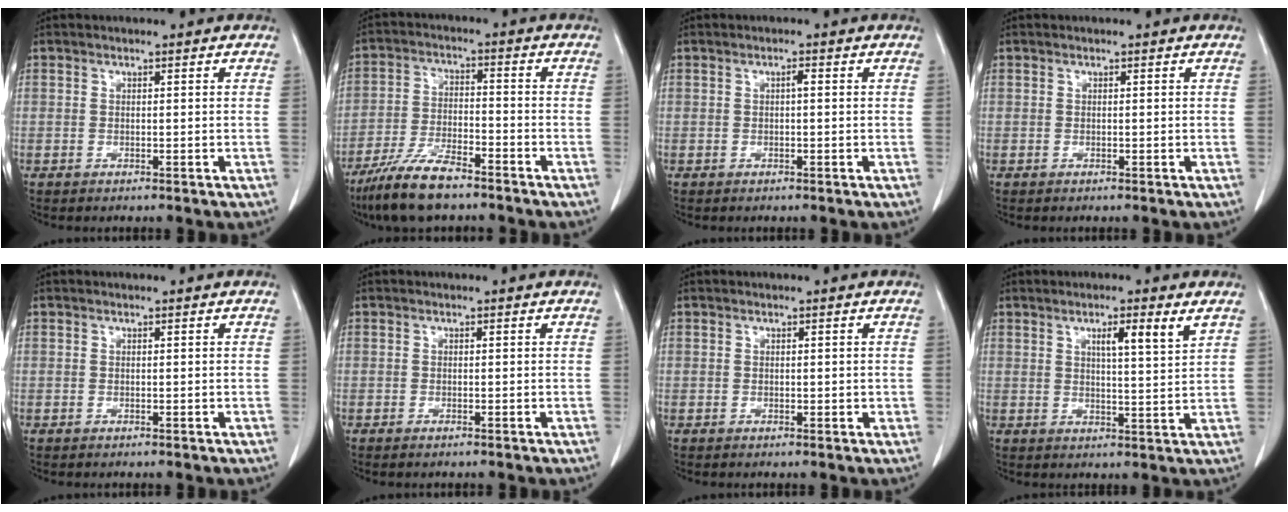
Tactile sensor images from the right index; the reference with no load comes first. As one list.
[{"total": 9.9, "force": [-7.6, 2.2, 6.0], "torque": [-0.118, -0.020, -0.142]}, {"total": 0.9, "force": [0.1, 0.2, 0.8], "torque": [-0.014, 0.002, 0.001]}, {"total": 0.0}, {"total": 0.0}, {"total": 0.8, "force": [-0.6, 0.1, 0.5], "torque": [-0.011, -0.002, -0.008]}, {"total": 0.9, "force": [0.2, 0.6, 0.7], "torque": [-0.011, -0.002, 0.004]}, {"total": 5.5, "force": [3.1, 0.0, 4.6], "torque": [-0.071, -0.003, 0.046]}]